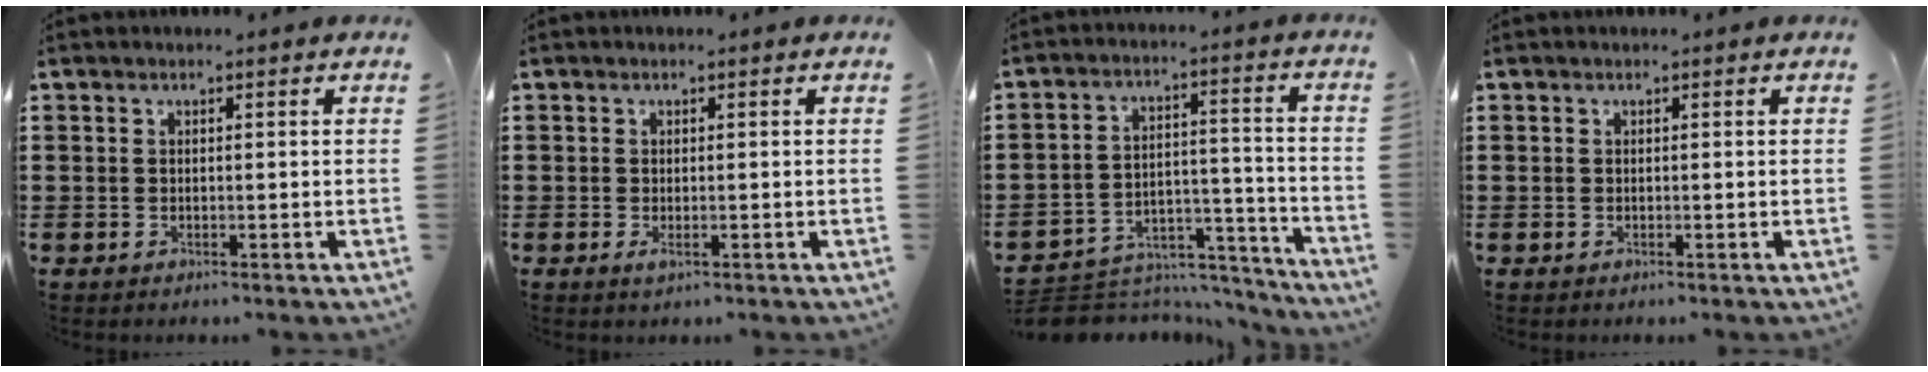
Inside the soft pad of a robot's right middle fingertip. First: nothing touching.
{"total": 1.1, "force": [-0.1, 0.2, 1.0], "torque": [-0.021, -0.004, -0.001]}
{"total": 6.0, "force": [-5.6, 2.1, 0.4], "torque": [-0.005, 0.018, -0.111]}
{"total": 0.0}